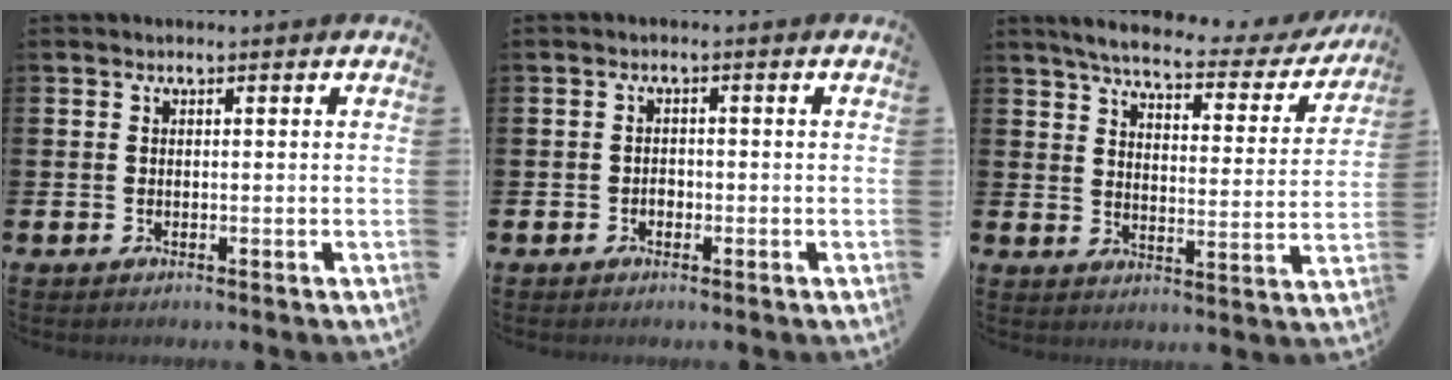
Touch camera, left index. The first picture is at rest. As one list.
[{"total": 1.3, "force": [-0.5, 1.0, 0.7], "torque": [-0.009, 0.001, -0.012]}, {"total": 5.6, "force": [4.9, 1.1, 2.5], "torque": [-0.066, -0.033, 0.076]}]